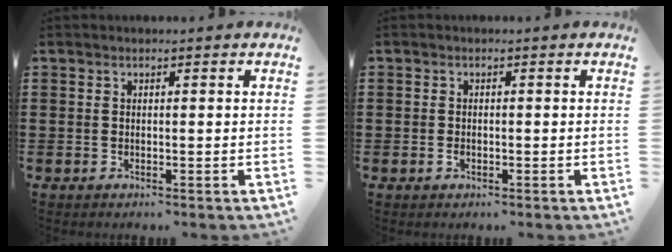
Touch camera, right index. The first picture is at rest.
{"total": 0.9, "force": [-0.5, 0.6, 0.5], "torque": [-0.010, -0.002, -0.008]}